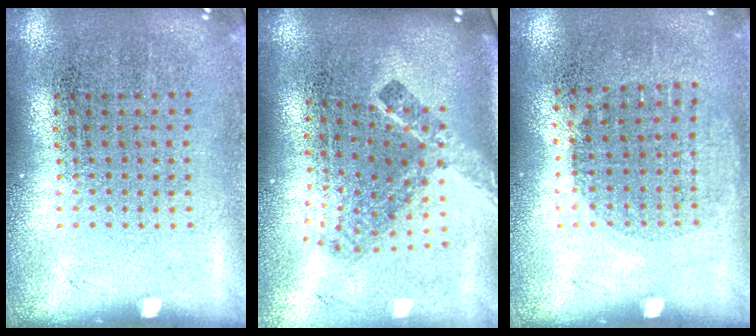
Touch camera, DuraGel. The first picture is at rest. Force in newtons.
{"total": 2.4, "press": 1.5, "slide": 1.9}
{"total": 1.0, "press": 0.9, "slide": 0.3}